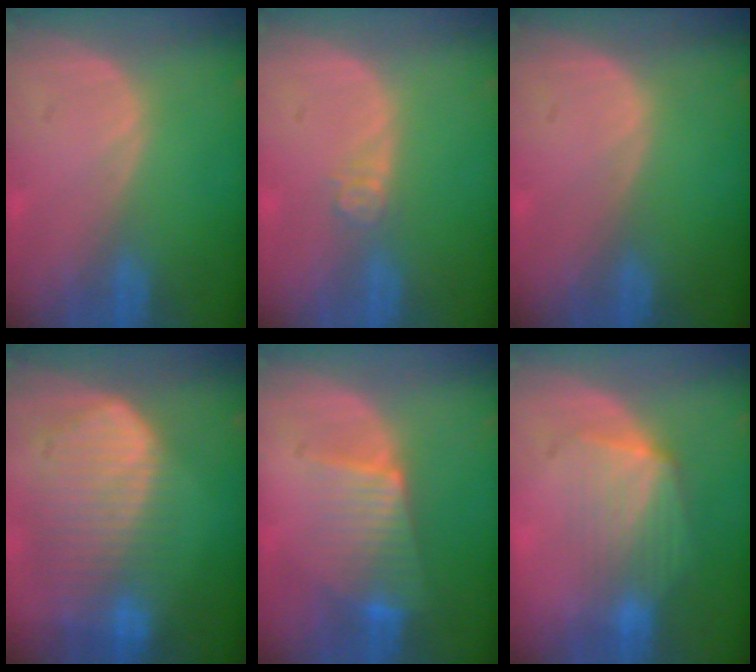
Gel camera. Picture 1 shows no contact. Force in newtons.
{"total": 2.4, "press": 2.0, "slide": 1.3}
{"total": 0.0}
{"total": 10.1, "press": 8.7, "slide": 5.2}
{"total": 6.7, "press": 6.2, "slide": 2.4}
{"total": 7.3, "press": 6.9, "slide": 2.6}